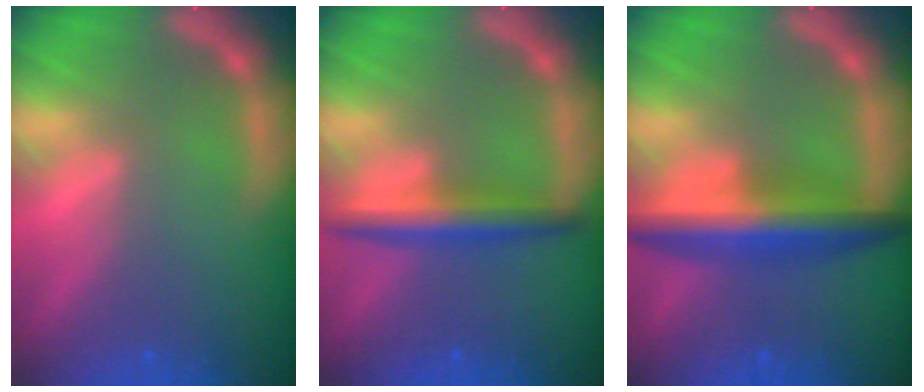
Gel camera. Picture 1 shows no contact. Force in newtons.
{"total": 4.0}
{"total": 6.5}